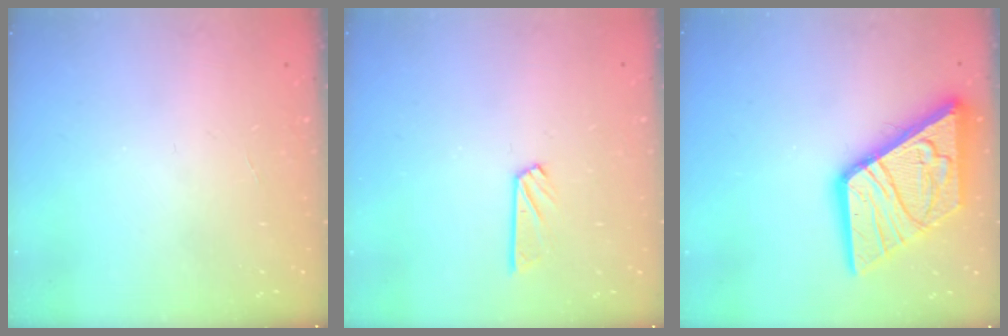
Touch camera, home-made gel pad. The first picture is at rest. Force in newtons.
{"total": 6.4, "press": 6.4, "slide": 0.5}
{"total": 21.1, "press": 21.0, "slide": 2.4}